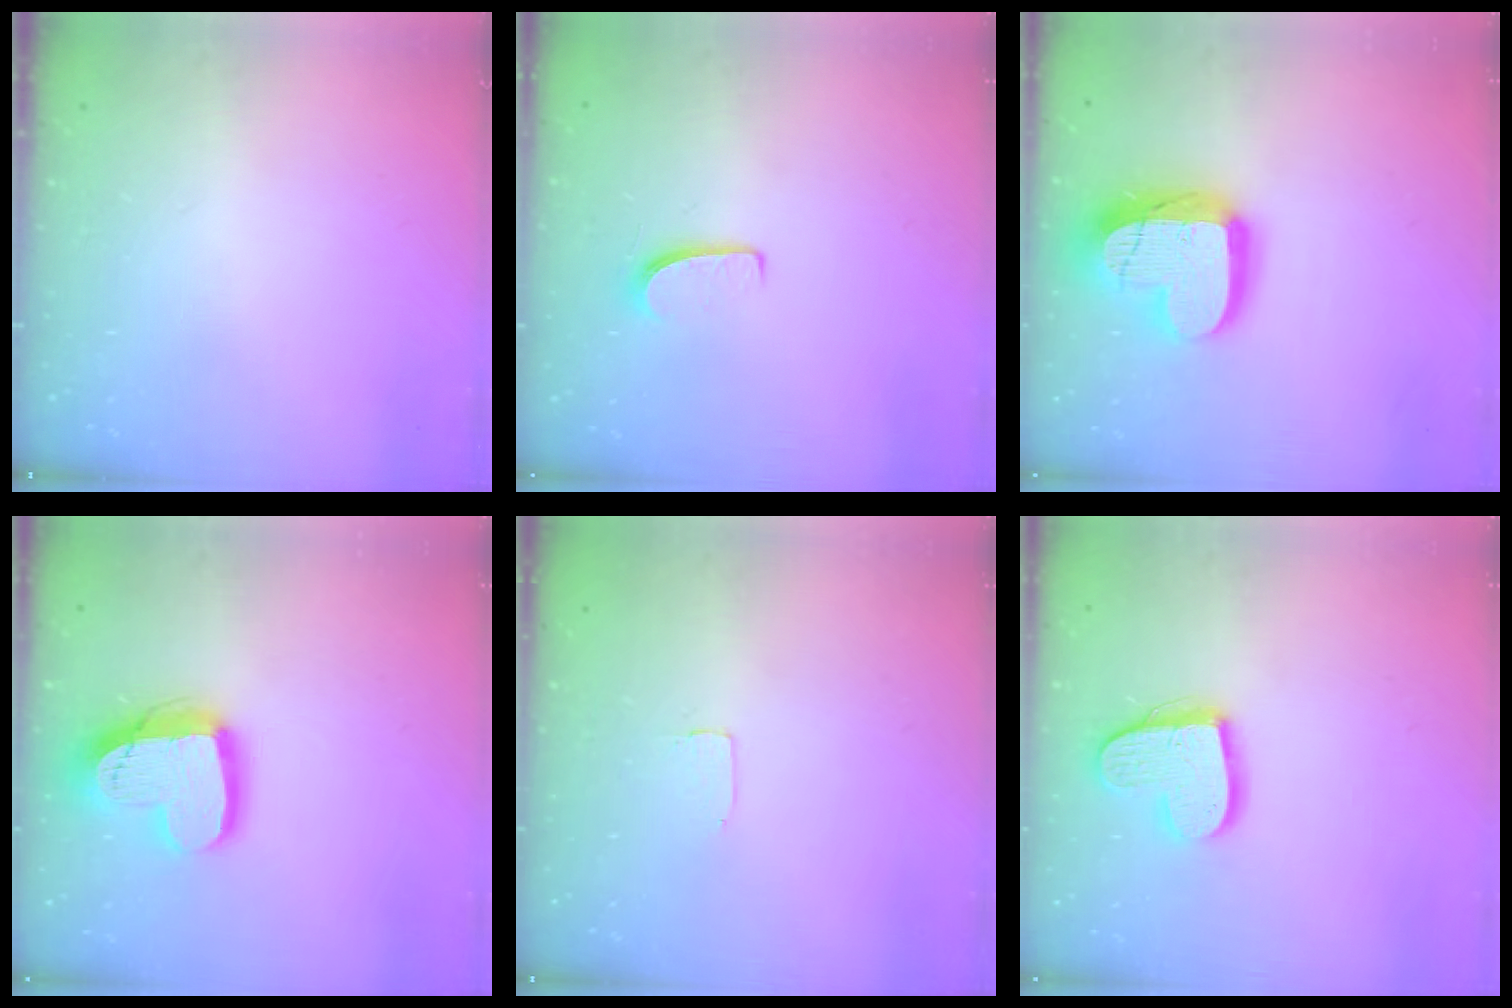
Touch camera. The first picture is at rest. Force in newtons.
{"total": 5.9, "press": 5.9, "slide": 0.4}
{"total": 19.8, "press": 19.8, "slide": 1.5}
{"total": 17.7, "press": 17.6, "slide": 1.6}
{"total": 1.7, "press": 1.7, "slide": 0.1}
{"total": 15.4, "press": 15.4, "slide": 1.2}